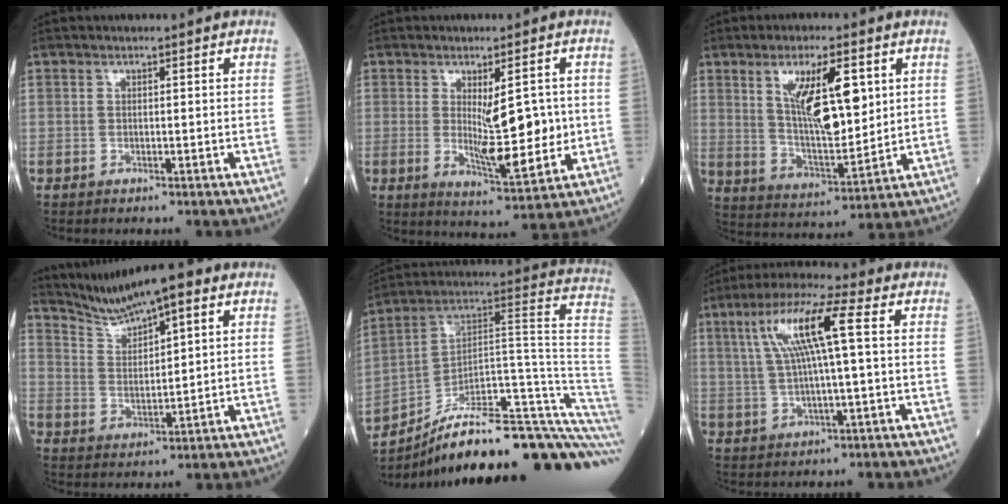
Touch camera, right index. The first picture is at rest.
{"total": 9.3, "force": [0.4, 2.4, 8.9], "torque": [-0.141, -0.018, 0.015]}
{"total": 12.4, "force": [4.3, 3.3, 11.1], "torque": [-0.211, -0.003, 0.085]}
{"total": 8.9, "force": [7.1, 1.3, 5.2], "torque": [-0.103, 0.019, 0.134]}
{"total": 30.5, "force": [-23.3, 3.5, 19.4], "torque": [-0.181, 0.039, -0.340]}
{"total": 11.1, "force": [2.6, 0.9, 10.8], "torque": [-0.216, 0.021, 0.048]}